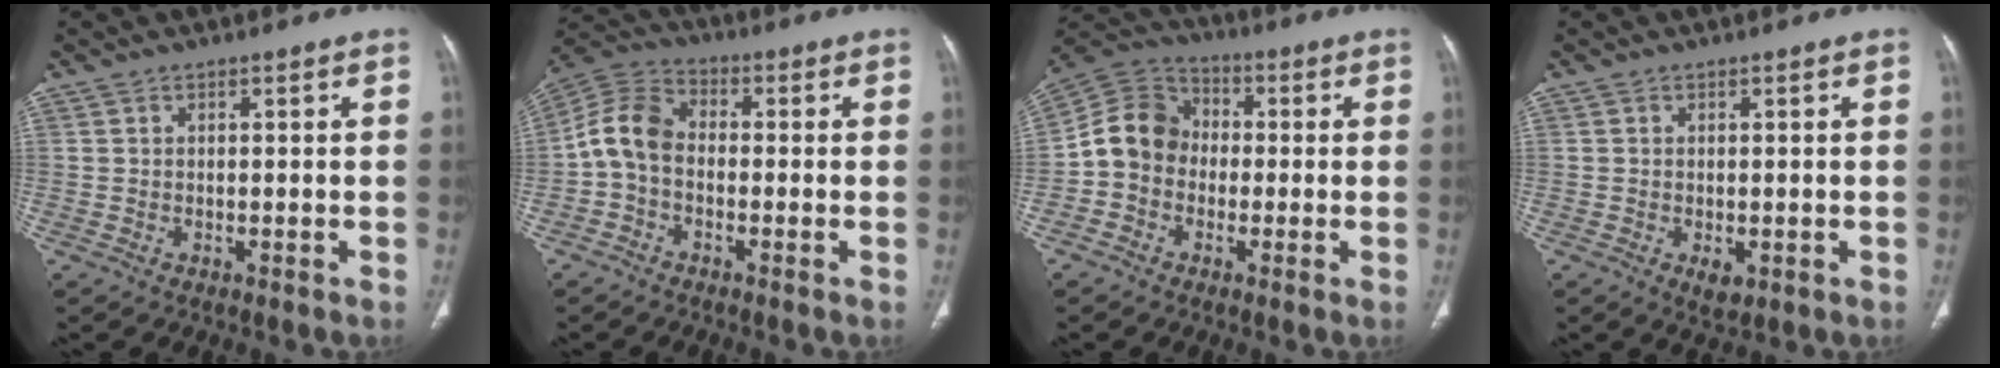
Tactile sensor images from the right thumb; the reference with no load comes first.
{"total": 8.3, "force": [-1.3, 5.8, 5.7], "torque": [-0.107, 0.027, -0.041]}
{"total": 10.1, "force": [-1.3, 8.7, 5.0], "torque": [-0.080, 0.038, -0.039]}
{"total": 2.4, "force": [-0.6, 1.4, 1.8], "torque": [-0.027, -0.004, -0.005]}